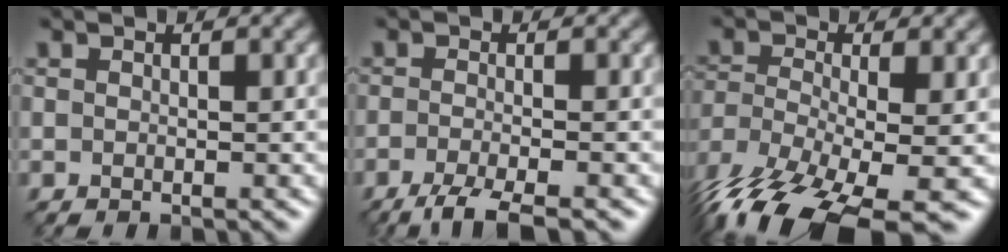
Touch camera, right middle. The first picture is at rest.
{"total": 3.7, "force": [-2.7, 0.6, 2.4], "torque": [-0.041, -0.003, -0.059]}
{"total": 12.1, "force": [-8.4, 3.9, 7.8], "torque": [-0.172, -0.024, -0.128]}